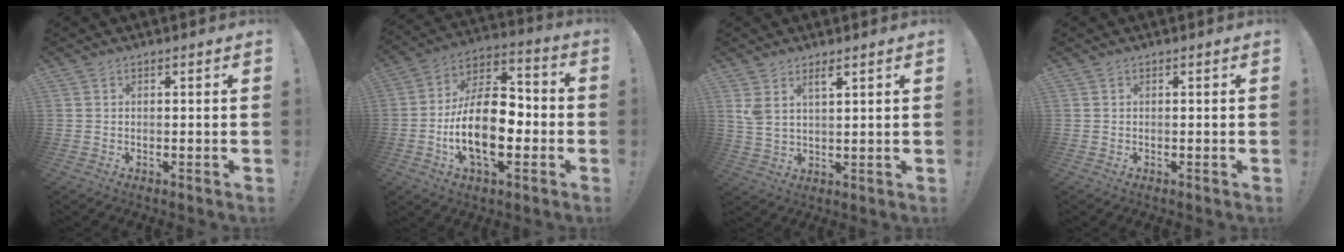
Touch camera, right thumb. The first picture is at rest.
{"total": 20.0, "force": [-4.3, 10.4, 16.5], "torque": [-0.303, 0.010, -0.071]}
{"total": 4.9, "force": [3.2, 1.9, 3.2], "torque": [-0.056, -0.015, 0.058]}
{"total": 0.0}